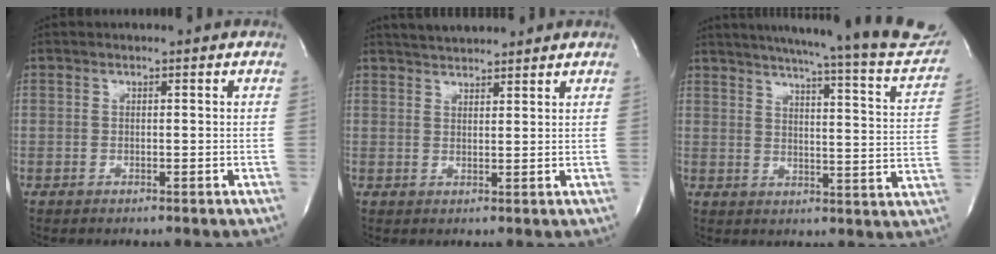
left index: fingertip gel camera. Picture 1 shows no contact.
{"total": 4.2, "force": [3.5, 1.8, 1.6], "torque": [-0.015, 0.019, 0.044]}
{"total": 27.6, "force": [24.8, 1.2, 12.1], "torque": [-0.181, -0.086, 0.290]}